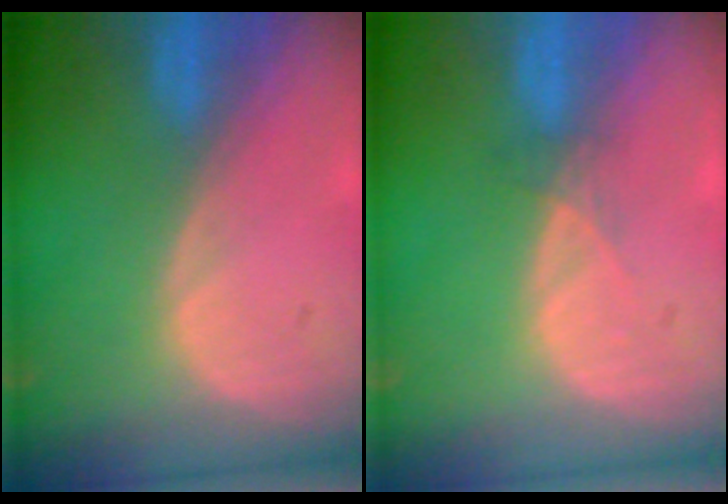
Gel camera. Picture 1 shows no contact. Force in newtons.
{"total": 1.1, "press": 1.1, "slide": 0.2}